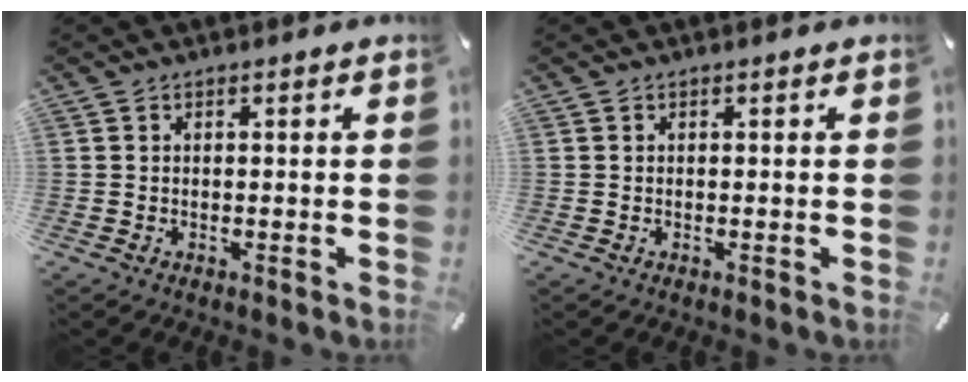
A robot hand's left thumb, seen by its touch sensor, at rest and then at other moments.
{"total": 0.0}